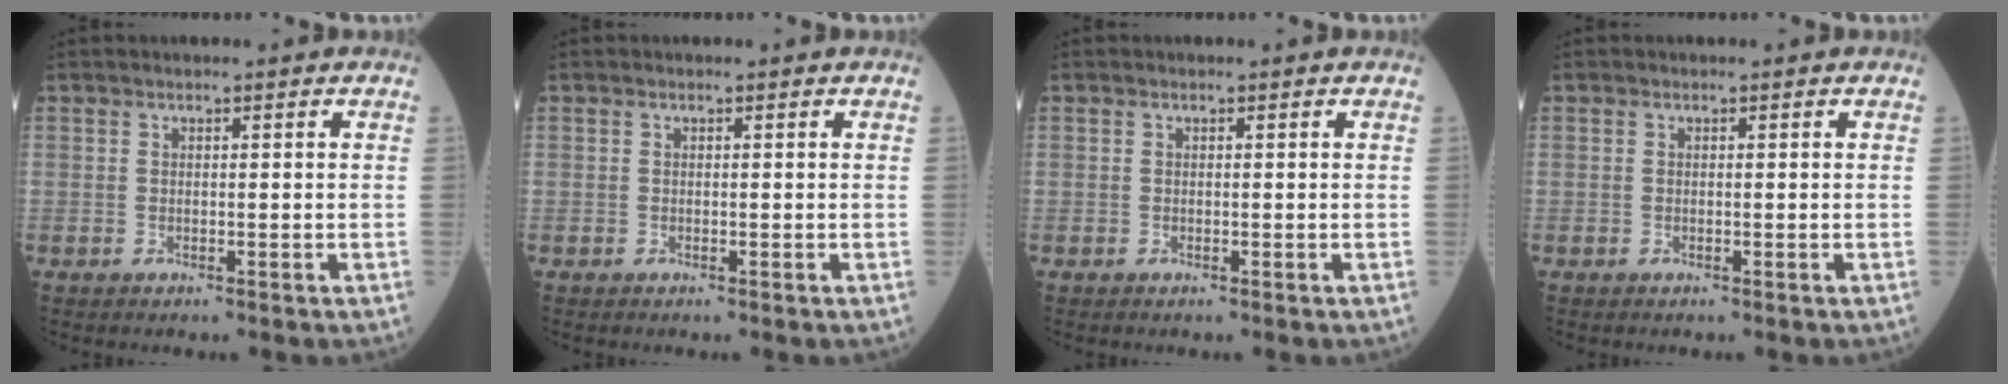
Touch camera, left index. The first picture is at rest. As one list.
[{"total": 0.0}, {"total": 0.0}, {"total": 0.0}]